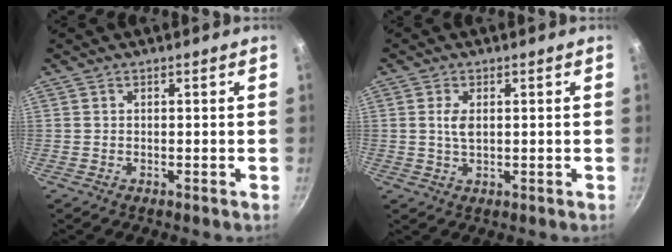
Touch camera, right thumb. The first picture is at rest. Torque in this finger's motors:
{"motor_torque": [0.66, 0.71, 0.71, -0.13, 0.18]}